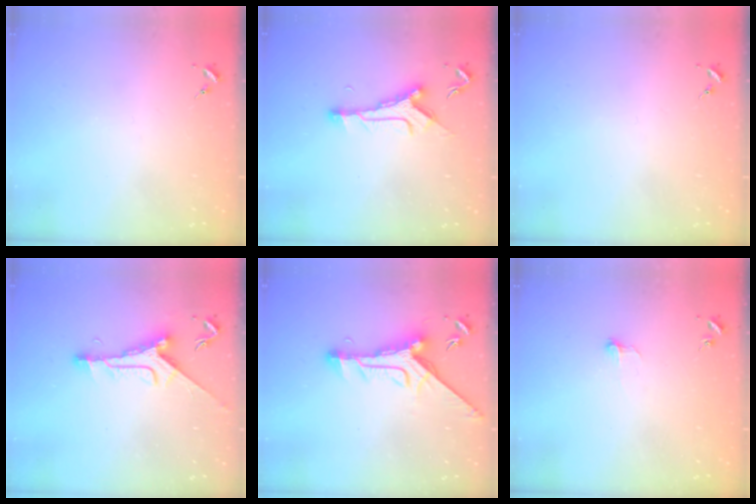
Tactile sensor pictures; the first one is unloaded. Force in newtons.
{"total": 10.2, "press": 10.2, "slide": 0.6}
{"total": 0.0}
{"total": 9.5, "press": 9.5, "slide": 0.3}
{"total": 11.9, "press": 11.8, "slide": 1.7}
{"total": 4.1, "press": 4.0, "slide": 0.3}